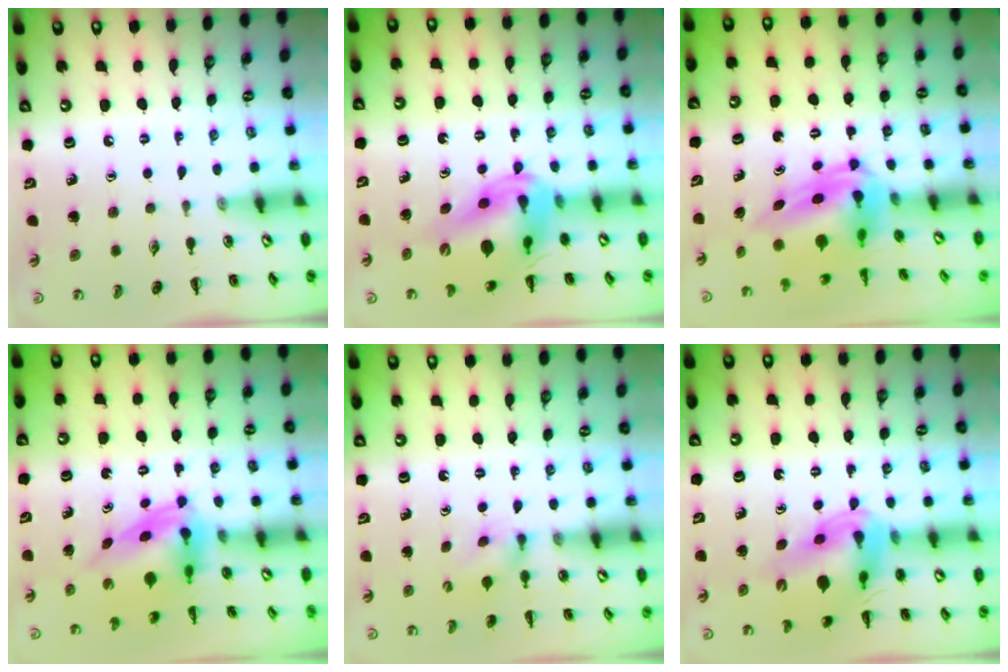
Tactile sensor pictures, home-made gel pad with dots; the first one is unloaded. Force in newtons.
{"total": 14.5, "press": 13.8, "slide": 4.3}
{"total": 7.6, "press": 7.3, "slide": 2.1}
{"total": 3.9, "press": 3.8, "slide": 1.0}
{"total": 3.2, "press": 3.0, "slide": 0.9}
{"total": 11.9, "press": 11.3, "slide": 3.7}